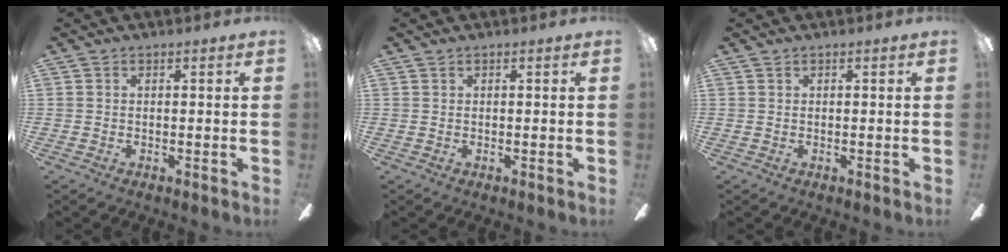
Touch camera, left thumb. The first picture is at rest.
{"total": 0.0}
{"total": 0.0}